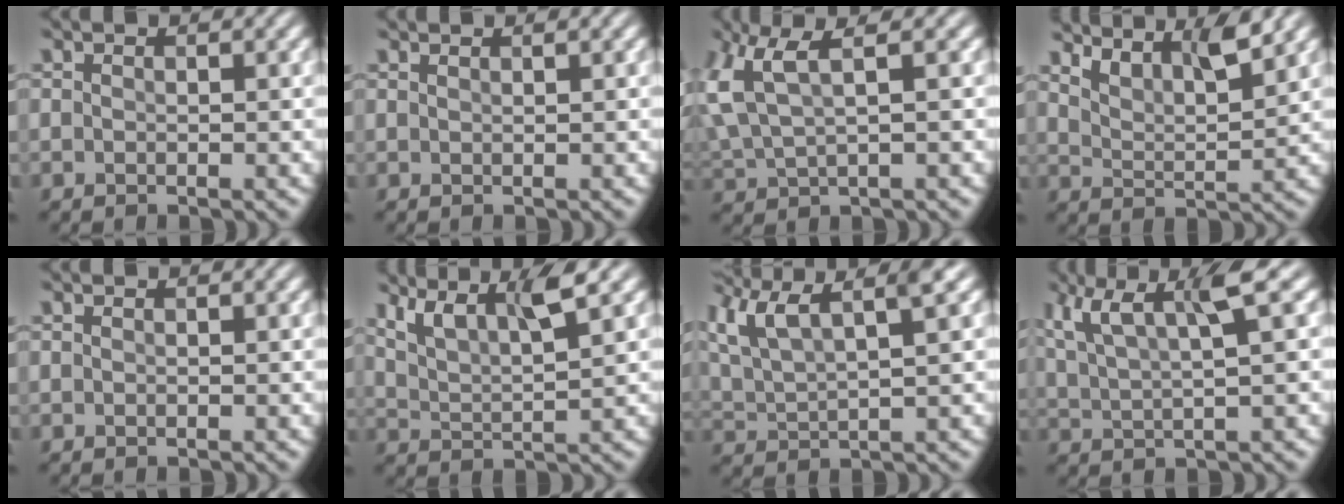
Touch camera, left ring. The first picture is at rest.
{"total": 1.0, "force": [0.8, 0.2, 0.5], "torque": [-0.007, -0.003, 0.007]}
{"total": 5.9, "force": [2.3, 2.1, 5.0], "torque": [-0.130, 0.010, 0.049]}
{"total": 4.3, "force": [3.5, 1.1, 2.2], "torque": [-0.044, 0.000, 0.061]}
{"total": 0.0}
{"total": 5.3, "force": [3.6, 1.3, 3.7], "torque": [-0.069, 0.010, 0.068]}
{"total": 9.6, "force": [5.9, 2.8, 7.0], "torque": [-0.136, 0.030, 0.097]}
{"total": 6.5, "force": [3.1, 1.3, 5.6], "torque": [-0.101, 0.011, 0.062]}